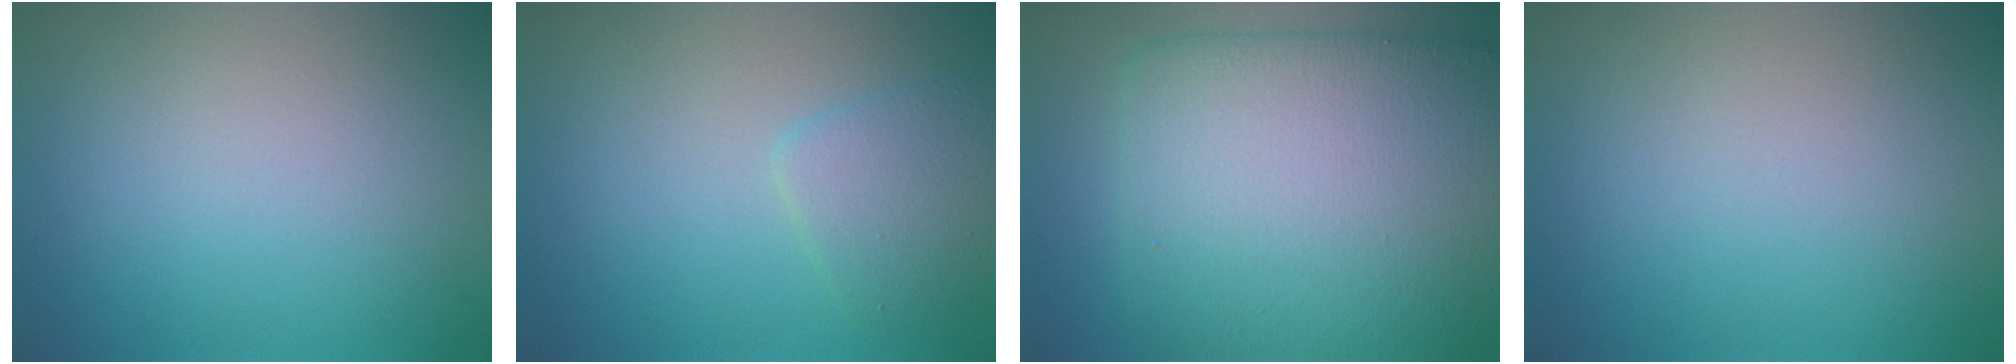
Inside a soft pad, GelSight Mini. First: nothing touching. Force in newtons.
{"total": 2.3, "press": 2.3, "slide": 0.1}
{"total": 14.1, "press": 14.1, "slide": 0.2}
{"total": 0.0}